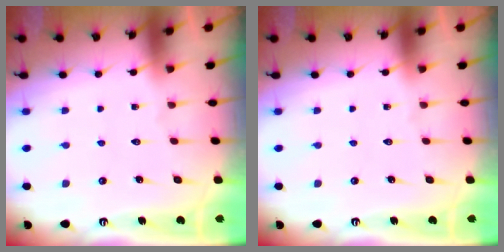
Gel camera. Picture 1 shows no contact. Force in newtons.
{"total": 0.0}